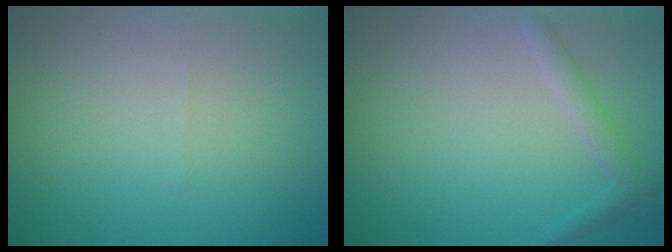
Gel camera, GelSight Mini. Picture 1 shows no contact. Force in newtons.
{"total": 1.5, "press": 1.5, "slide": 0.1}